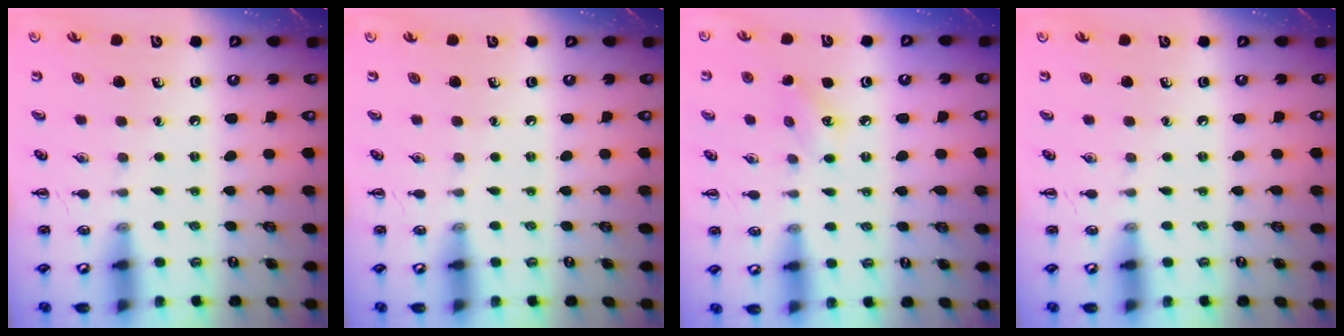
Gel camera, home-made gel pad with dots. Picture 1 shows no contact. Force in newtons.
{"total": 0.0}
{"total": 4.9, "press": 4.7, "slide": 1.3}
{"total": 0.0}